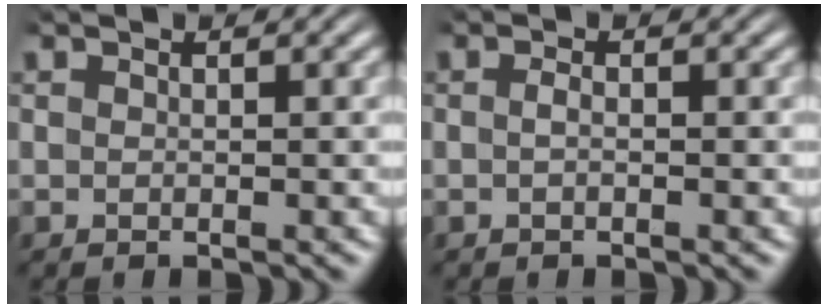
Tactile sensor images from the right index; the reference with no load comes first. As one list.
[{"total": 0.7, "force": [-0.5, -0.1, 0.6], "torque": [-0.016, -0.006, -0.006]}]